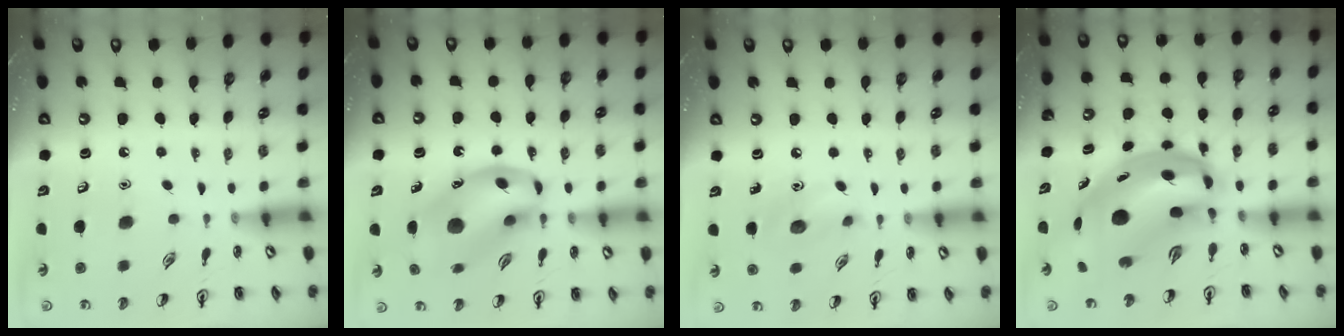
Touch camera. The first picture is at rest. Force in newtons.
{"total": 15.2, "press": 14.9, "slide": 2.7}
{"total": 7.4, "press": 7.2, "slide": 1.6}
{"total": 8.8, "press": 8.4, "slide": 2.5}